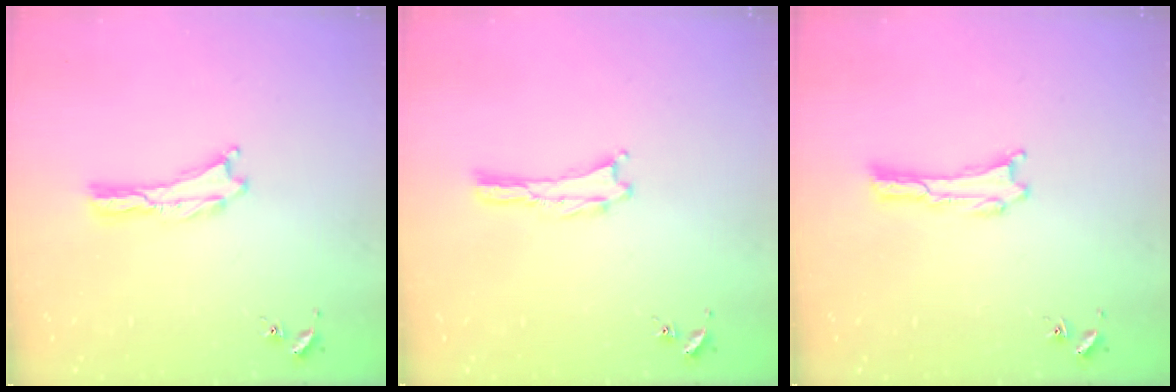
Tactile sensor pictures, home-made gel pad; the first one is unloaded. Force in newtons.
{"total": 0.0}
{"total": 0.0}